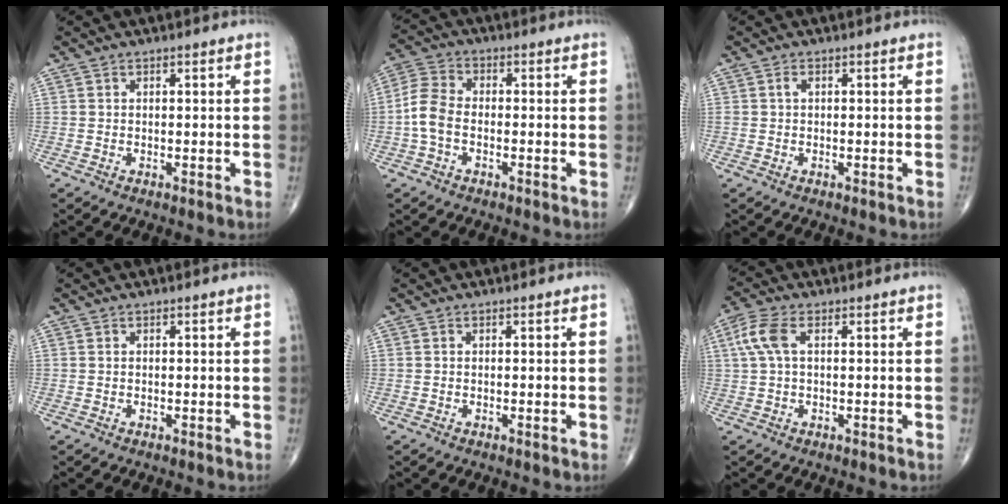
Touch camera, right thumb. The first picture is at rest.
{"total": 6.4, "force": [-1.4, 4.1, 4.8], "torque": [-0.105, 0.020, -0.040]}
{"total": 0.9, "force": [0.2, 0.6, 0.7], "torque": [-0.014, 0.003, 0.002]}
{"total": 0.0}
{"total": 0.0}
{"total": 5.4, "force": [1.3, 2.7, 4.6], "torque": [-0.124, 0.020, 0.025]}